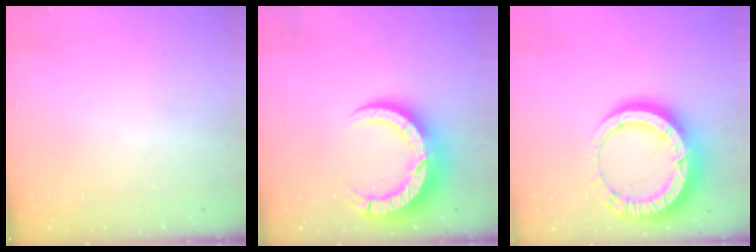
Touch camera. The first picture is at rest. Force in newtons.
{"total": 14.2, "press": 14.1, "slide": 1.3}
{"total": 16.0, "press": 16.0, "slide": 1.4}